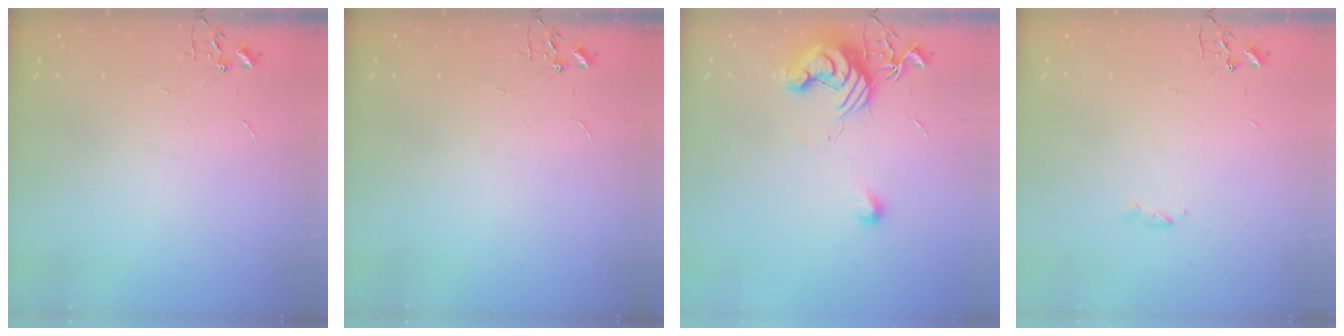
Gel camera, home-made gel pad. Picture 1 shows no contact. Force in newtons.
{"total": 0.0}
{"total": 12.2, "press": 12.2, "slide": 1.0}
{"total": 2.4, "press": 2.4, "slide": 0.5}